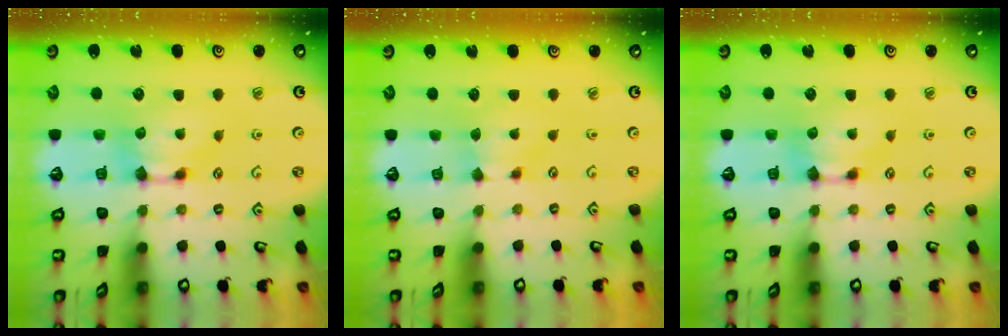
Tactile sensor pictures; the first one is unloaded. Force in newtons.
{"total": 2.0, "press": 1.9, "slide": 0.7}
{"total": 0.0}